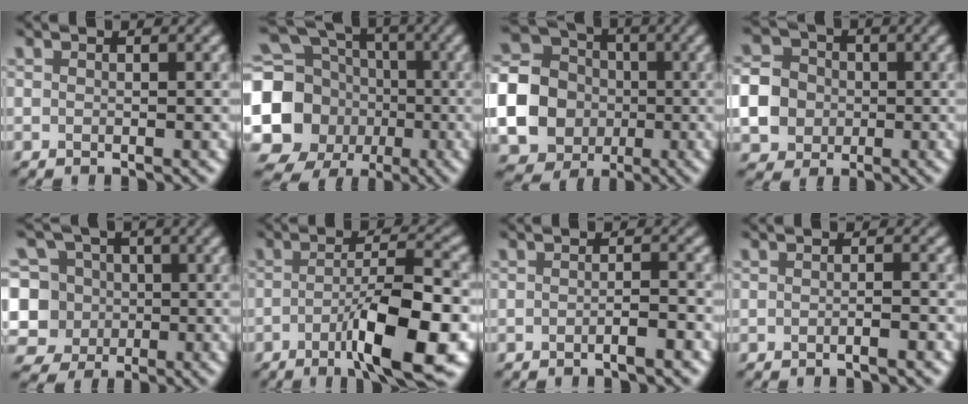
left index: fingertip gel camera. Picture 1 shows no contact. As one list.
[{"total": 16.6, "force": [-1.7, 15.1, 6.7], "torque": [-0.163, -0.026, -0.065]}, {"total": 21.8, "force": [-2.6, 20.6, 6.6], "torque": [-0.197, -0.011, -0.101]}, {"total": 7.5, "force": [-1.2, 6.8, 3.0], "torque": [-0.075, -0.007, -0.043]}, {"total": 9.6, "force": [-0.5, 9.1, 3.1], "torque": [-0.092, 0.026, -0.033]}, {"total": 8.9, "force": [-3.6, 1.6, 8.0], "torque": [-0.121, 0.008, -0.065]}, {"total": 2.0, "force": [-1.0, 0.4, 1.7], "torque": [-0.018, 0.005, -0.019]}, {"total": 1.6, "force": [-0.7, 0.4, 1.4], "torque": [-0.017, 0.000, -0.016]}]